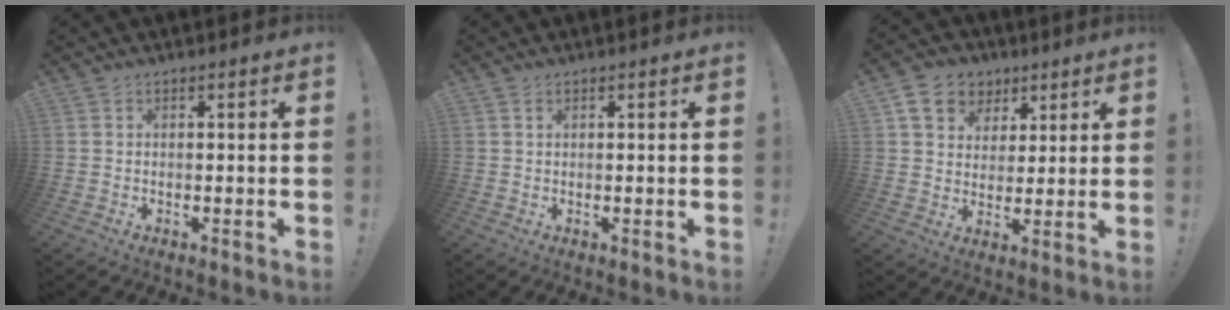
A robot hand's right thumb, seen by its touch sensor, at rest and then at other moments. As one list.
[{"total": 0.9, "force": [0.5, 0.5, 0.4], "torque": [-0.004, -0.001, 0.009]}, {"total": 10.8, "force": [5.4, 8.6, 3.5], "torque": [-0.047, -0.026, 0.110]}]